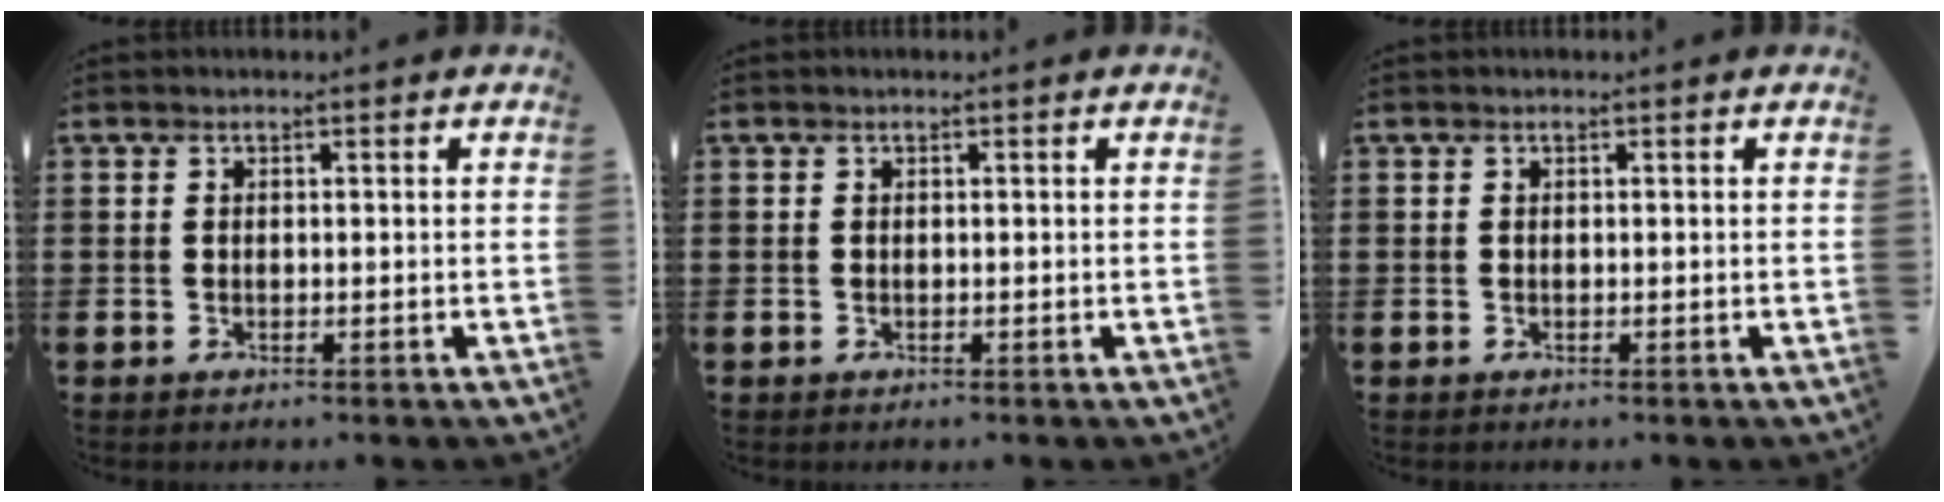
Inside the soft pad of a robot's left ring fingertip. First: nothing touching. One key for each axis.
{"total": 0.0}
{"total": 0.0}